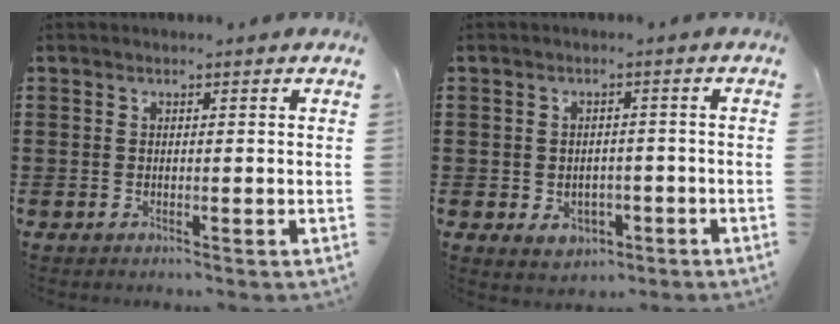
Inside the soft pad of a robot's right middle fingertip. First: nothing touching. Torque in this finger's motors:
{"motor_torque": [-0.79, 0.59, -0.74, -0.21]}